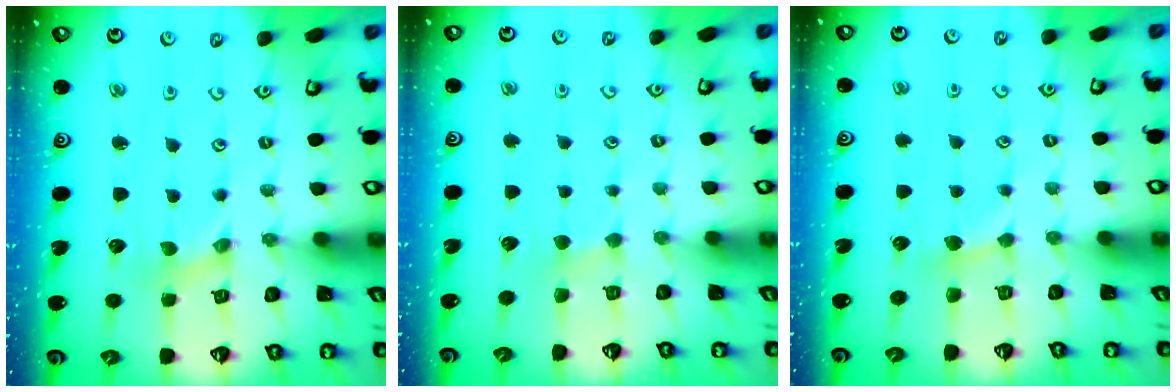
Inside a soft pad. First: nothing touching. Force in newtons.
{"total": 2.1, "press": 2.1, "slide": 0.3}
{"total": 2.9, "press": 2.9, "slide": 0.4}